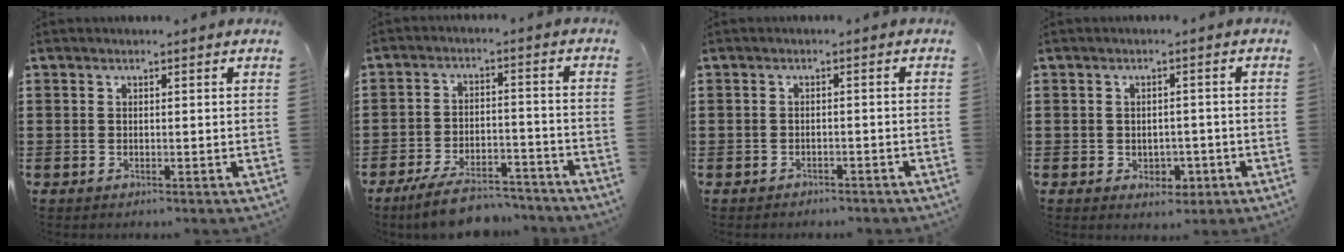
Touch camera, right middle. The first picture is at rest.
{"total": 7.7, "force": [-6.7, 1.7, 3.5], "torque": [-0.066, 0.010, -0.126]}
{"total": 1.1, "force": [-1.1, 0.3, 0.0], "torque": [-0.005, 0.002, -0.024]}
{"total": 2.3, "force": [-0.8, 1.8, 1.2], "torque": [-0.019, 0.000, -0.020]}